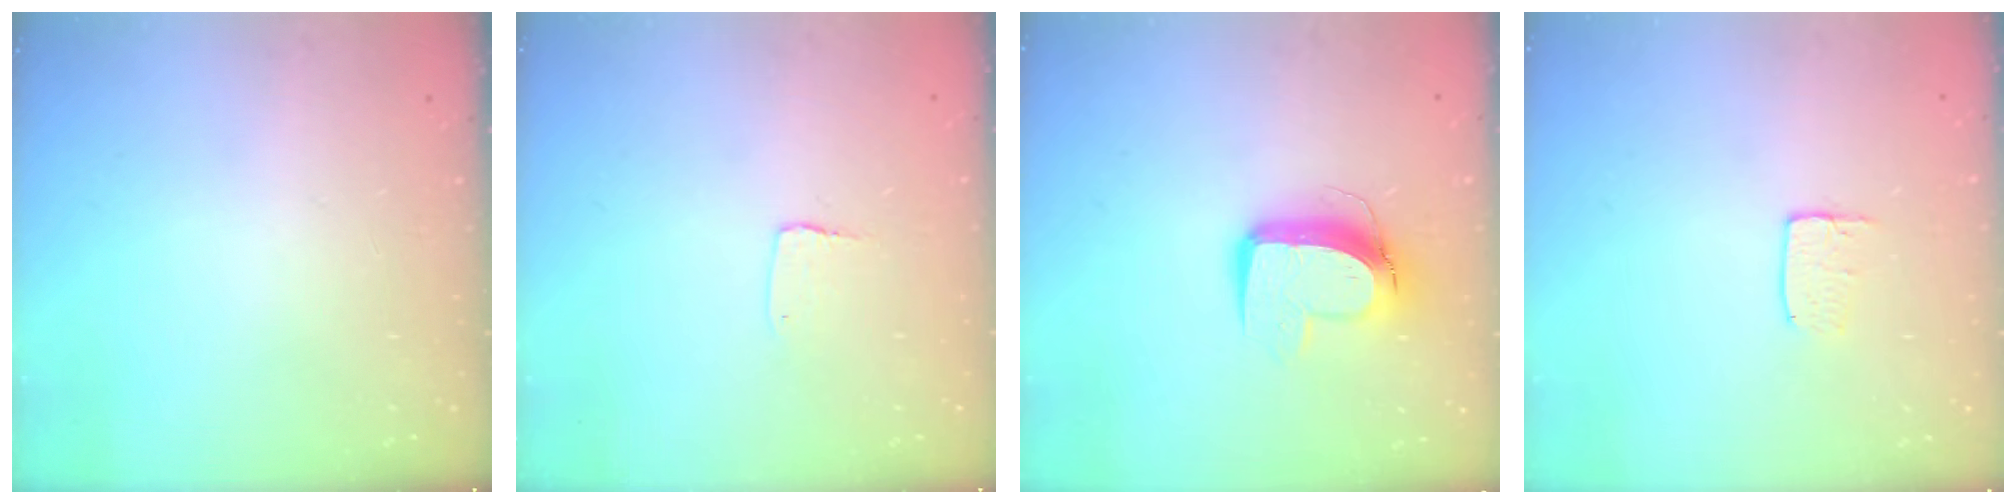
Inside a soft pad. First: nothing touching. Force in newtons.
{"total": 3.5, "press": 3.4, "slide": 0.3}
{"total": 10.9, "press": 10.9, "slide": 1.2}
{"total": 5.4, "press": 5.4, "slide": 0.3}